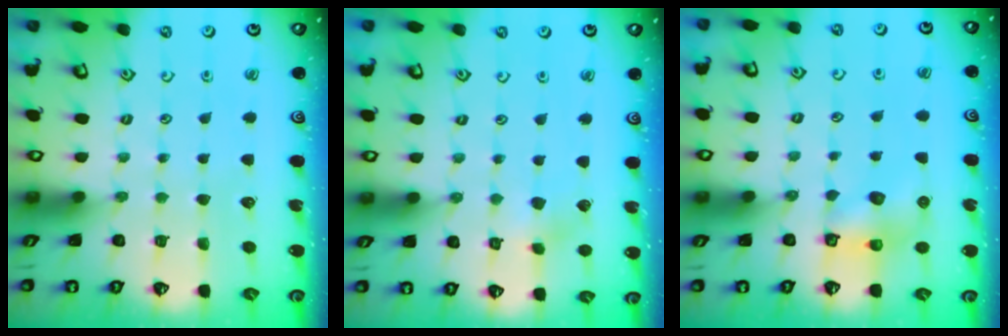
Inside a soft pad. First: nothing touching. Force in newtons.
{"total": 3.4, "press": 3.4, "slide": 0.3}
{"total": 6.4, "press": 6.4, "slide": 0.2}